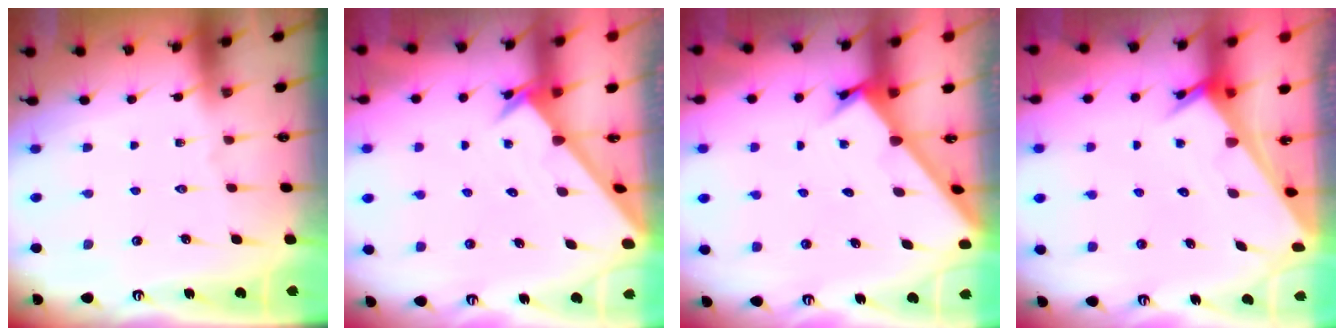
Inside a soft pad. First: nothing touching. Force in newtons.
{"total": 2.0, "press": 2.0, "slide": 0.1}
{"total": 2.1, "press": 2.1, "slide": 0.2}
{"total": 3.2, "press": 3.2, "slide": 0.2}